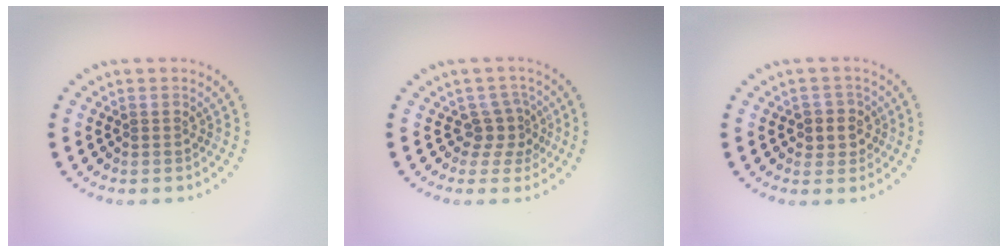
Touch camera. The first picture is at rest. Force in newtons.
{"total": 2.3, "press": 1.6, "slide": 1.7}
{"total": 2.5, "press": 2.2, "slide": 1.1}